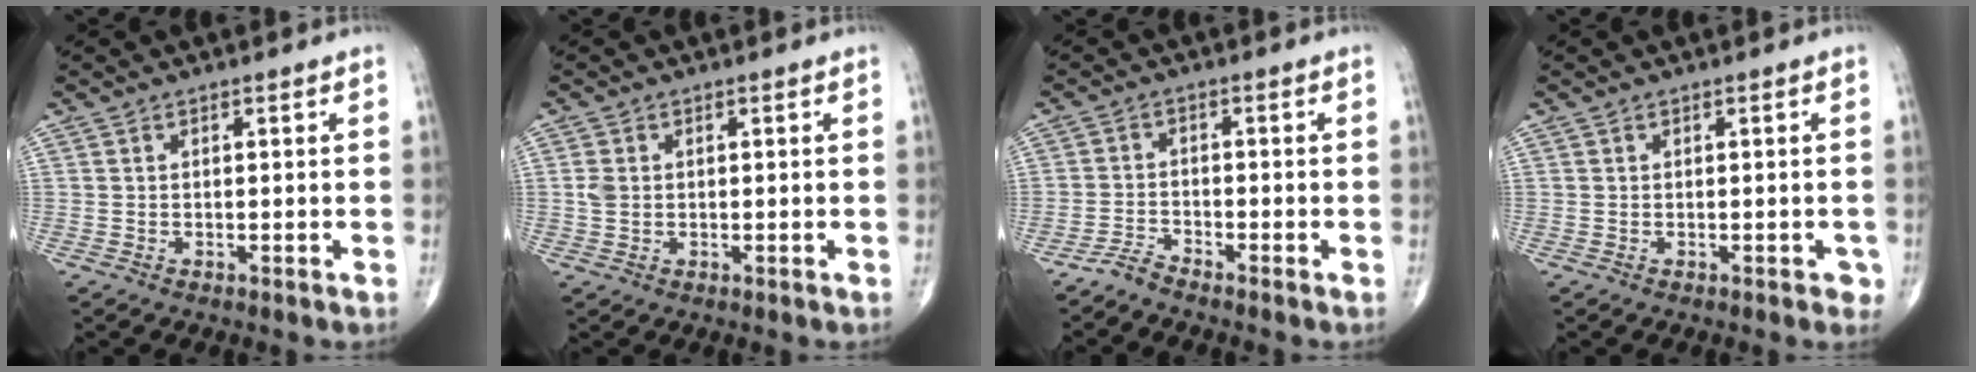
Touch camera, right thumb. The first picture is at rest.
{"total": 2.1, "force": [0.2, 1.6, 1.3], "torque": [-0.027, 0.002, 0.003]}
{"total": 2.4, "force": [-2.4, 0.0, 0.2], "torque": [-0.006, -0.002, -0.054]}
{"total": 1.4, "force": [-0.4, 1.1, 0.9], "torque": [0.002, 0.003, -0.006]}